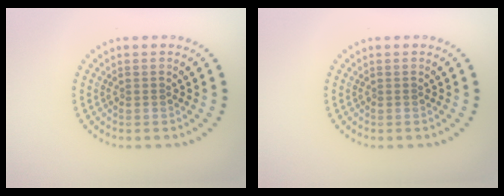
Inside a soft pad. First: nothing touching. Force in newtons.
{"total": 0.0}